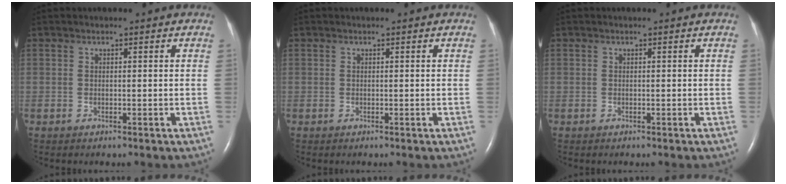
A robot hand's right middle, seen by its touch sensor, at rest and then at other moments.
{"total": 0.0}
{"total": 0.0}